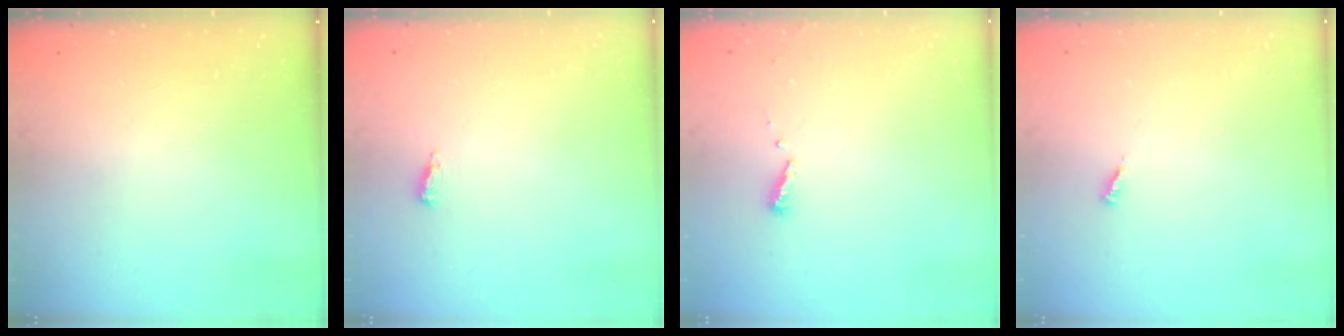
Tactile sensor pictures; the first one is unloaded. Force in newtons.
{"total": 2.7, "press": 2.5, "slide": 1.0}
{"total": 5.3, "press": 5.3, "slide": 0.5}
{"total": 3.2, "press": 3.2, "slide": 0.3}